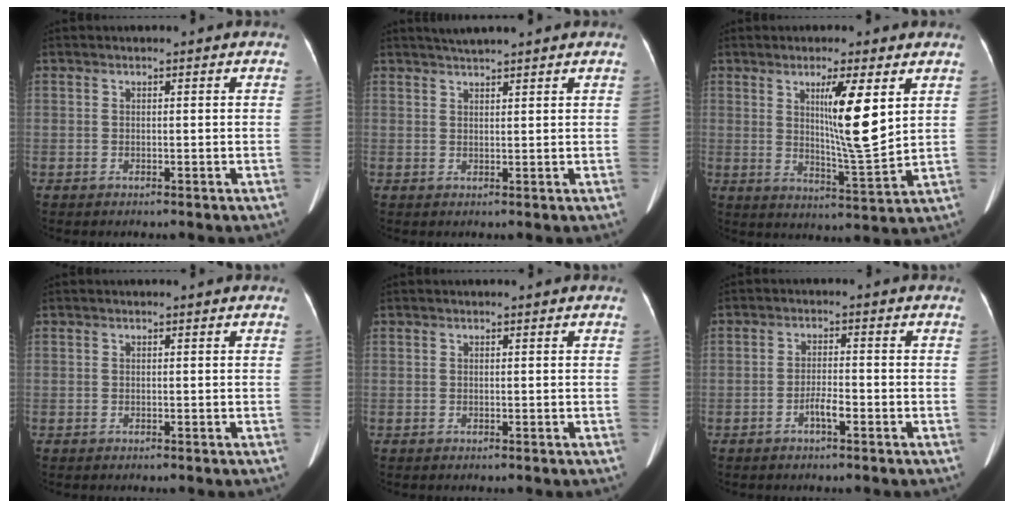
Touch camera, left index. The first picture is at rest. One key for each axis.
{"total": 4.2, "fx": 3.7, "fy": -0.1, "fz": 1.9, "tx": -0.028, "ty": 0.025, "tz": 0.059}
{"total": 9.1, "fx": 3.2, "fy": 0.1, "fz": 8.6, "tx": -0.144, "ty": -0.020, "tz": 0.054}
{"total": 0.0}
{"total": 0.0}
{"total": 2.8, "fx": -1.6, "fy": 0.4, "fz": 2.2, "tx": -0.040, "ty": 0.001, "tz": -0.029}